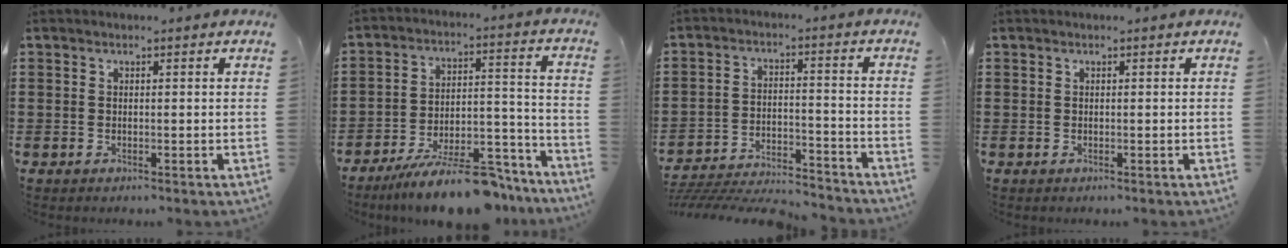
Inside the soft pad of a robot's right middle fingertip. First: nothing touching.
{"total": 12.7, "force": [-10.7, 2.0, 6.5], "torque": [-0.086, 0.043, -0.188]}
{"total": 6.3, "force": [-6.1, 0.6, 1.5], "torque": [-0.035, 0.002, -0.123]}
{"total": 0.0}